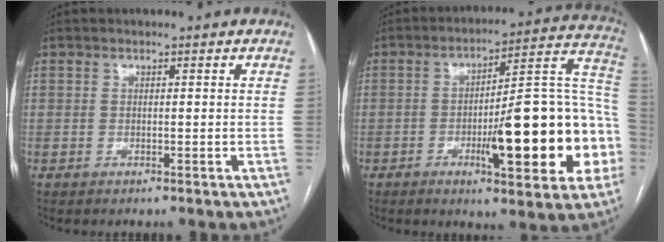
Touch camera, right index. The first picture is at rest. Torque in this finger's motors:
{"motor_torque": [1.98, -0.16, 0.93, 0.18]}